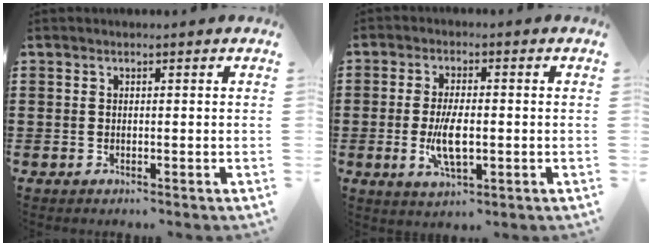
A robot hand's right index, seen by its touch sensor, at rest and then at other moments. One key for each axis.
{"total": 6.7, "fx": -0.9, "fy": 2.7, "fz": 6.1, "tx": -0.131, "ty": -0.008, "tz": -0.022}